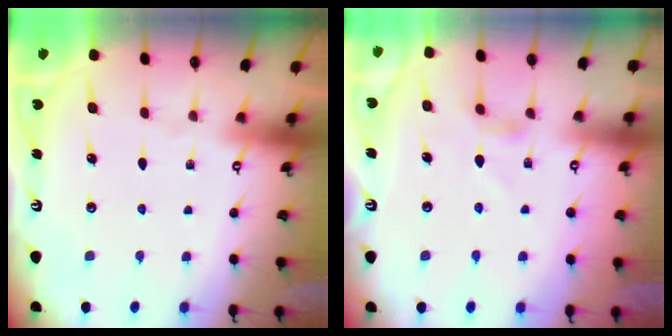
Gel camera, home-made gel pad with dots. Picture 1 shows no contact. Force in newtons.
{"total": 3.0, "press": 3.0, "slide": 0.4}